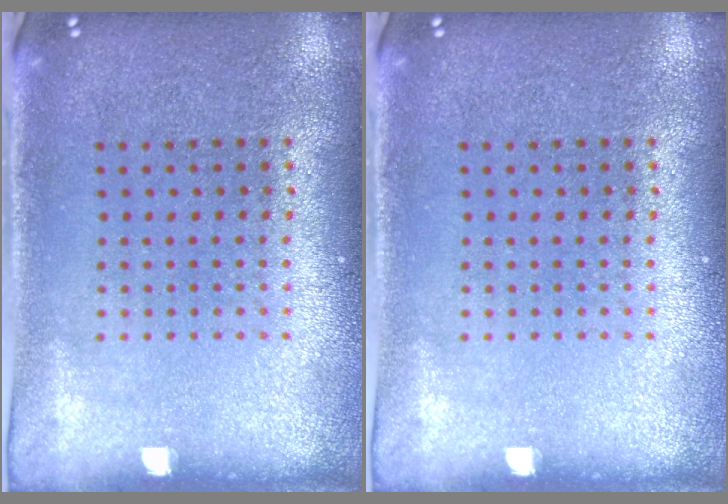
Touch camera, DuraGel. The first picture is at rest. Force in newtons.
{"total": 0.0}